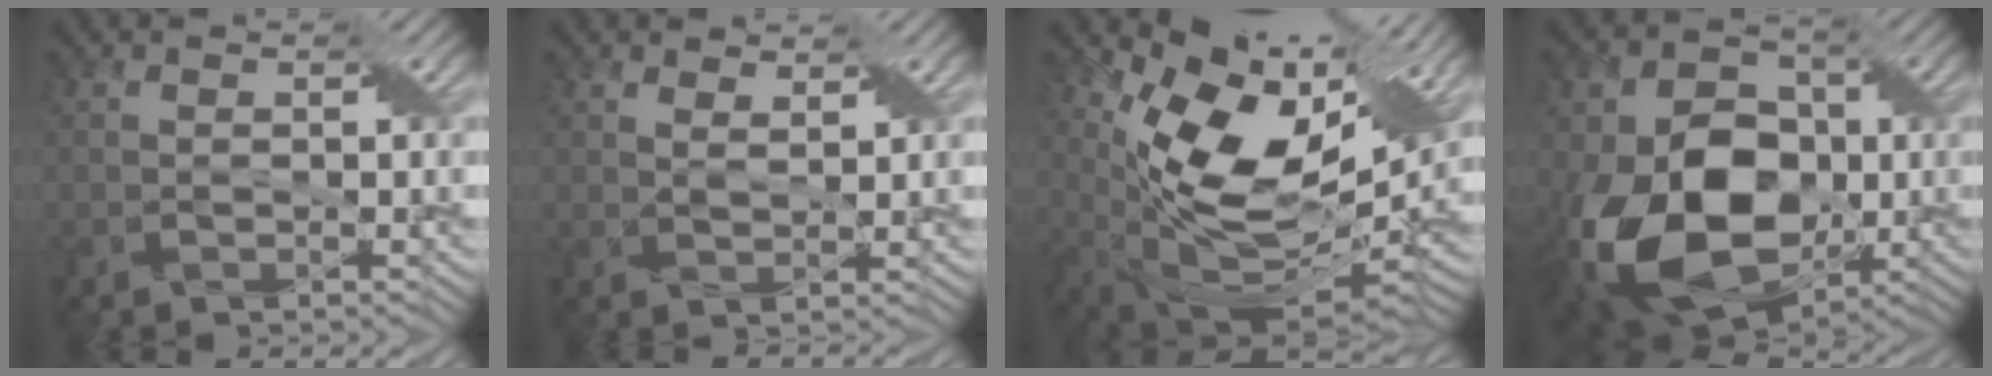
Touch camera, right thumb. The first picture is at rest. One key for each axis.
{"total": 2.3, "fx": 1.8, "fy": 0.7, "fz": 1.3, "tx": -0.021, "ty": -0.008, "tz": 0.039}
{"total": 15.9, "fx": 5.2, "fy": 8.0, "fz": 12.7, "tx": -0.242, "ty": -0.006, "tz": 0.100}
{"total": 17.1, "fx": -3.8, "fy": 12.4, "fz": 11.1, "tx": -0.234, "ty": -0.036, "tz": -0.063}